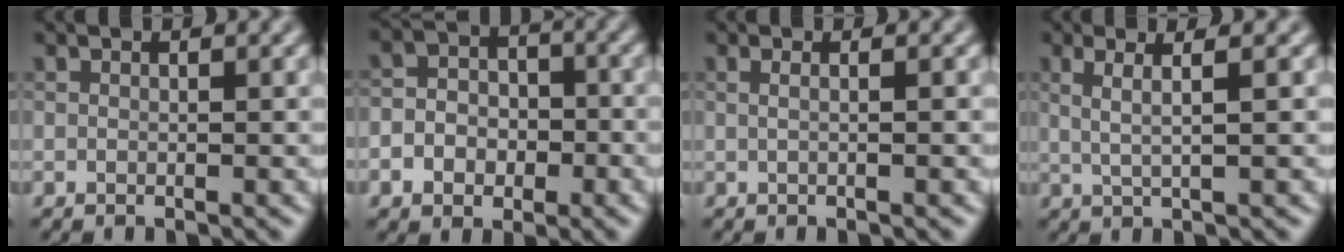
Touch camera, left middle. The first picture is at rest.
{"total": 4.5, "force": [-1.4, 3.7, 2.1], "torque": [-0.018, -0.008, -0.039]}
{"total": 2.3, "force": [0.5, 1.3, 1.8], "torque": [-0.011, -0.005, -0.023]}
{"total": 3.2, "force": [1.0, 1.0, 2.8], "torque": [-0.052, -0.007, 0.005]}